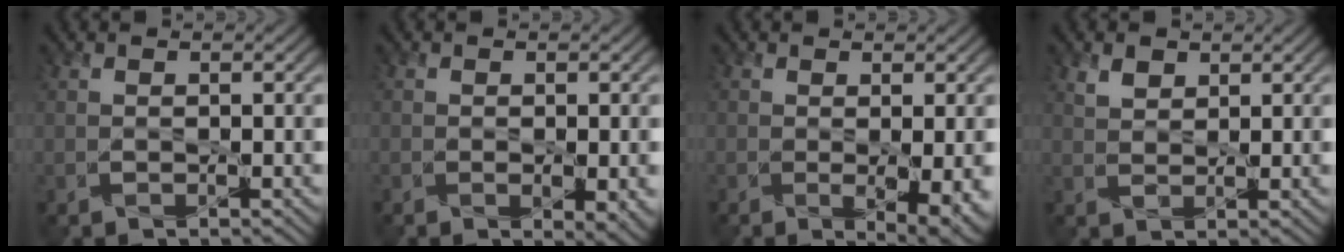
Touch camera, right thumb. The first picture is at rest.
{"total": 3.3, "force": [-1.1, 1.7, 2.5], "torque": [-0.030, -0.011, -0.015]}
{"total": 4.0, "force": [-1.0, 1.7, 3.5], "torque": [-0.050, -0.015, -0.009]}
{"total": 2.0, "force": [1.5, 1.0, 0.9], "torque": [-0.022, 0.002, 0.032]}